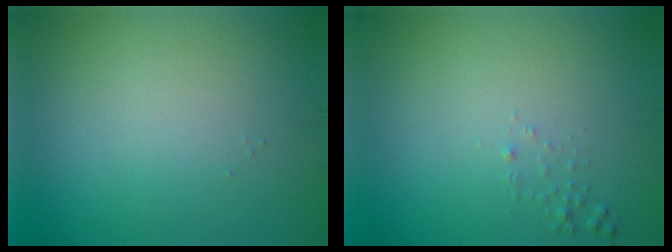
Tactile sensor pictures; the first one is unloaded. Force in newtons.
{"total": 0.6, "press": 0.6, "slide": 0.0}